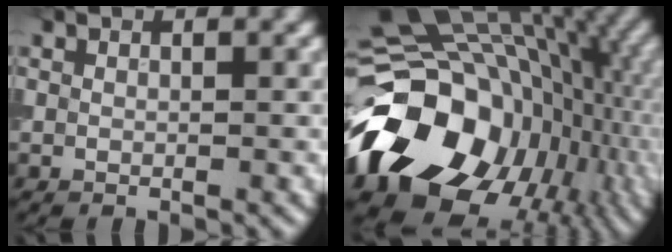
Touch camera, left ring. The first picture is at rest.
{"total": 18.4, "force": [-4.0, 14.1, 11.1], "torque": [-0.200, -0.019, -0.062]}